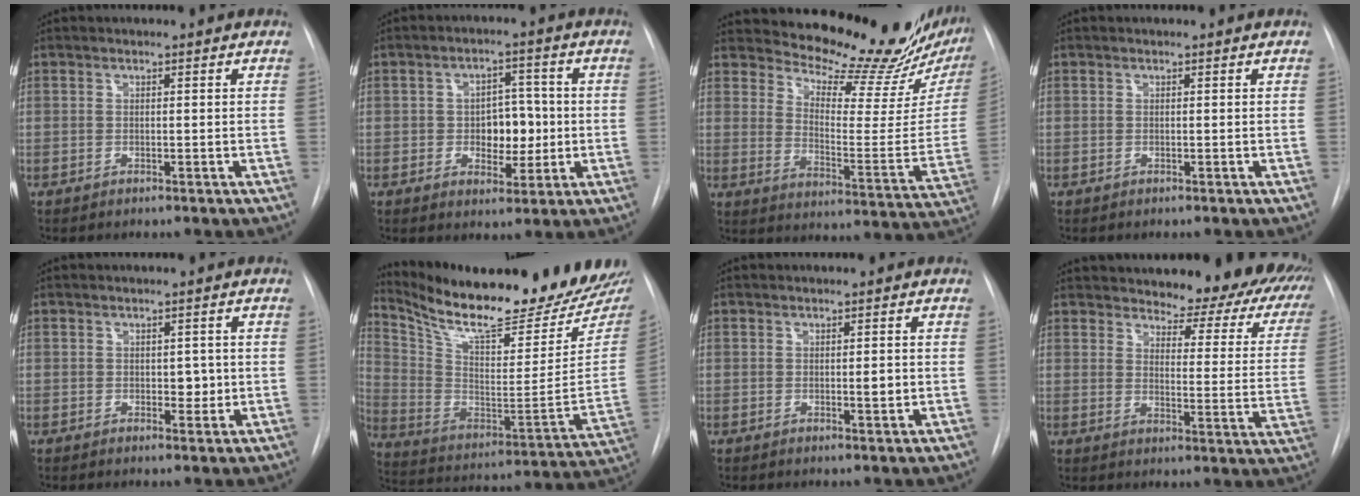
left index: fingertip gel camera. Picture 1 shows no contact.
{"total": 6.6, "force": [-0.9, 4.2, 5.0], "torque": [-0.066, 0.008, -0.008]}
{"total": 20.7, "force": [18.9, 3.5, 7.7], "torque": [-0.109, -0.104, 0.239]}
{"total": 0.0}
{"total": 2.5, "force": [-0.5, 1.6, 1.8], "torque": [-0.017, -0.007, -0.005]}
{"total": 26.1, "force": [22.8, 4.0, 12.0], "torque": [-0.213, -0.079, 0.331]}
{"total": 1.8, "force": [-0.6, 0.4, 1.7], "torque": [-0.025, -0.007, -0.008]}
{"total": 21.3, "force": [18.3, 5.8, 9.1], "torque": [-0.107, -0.056, 0.204]}